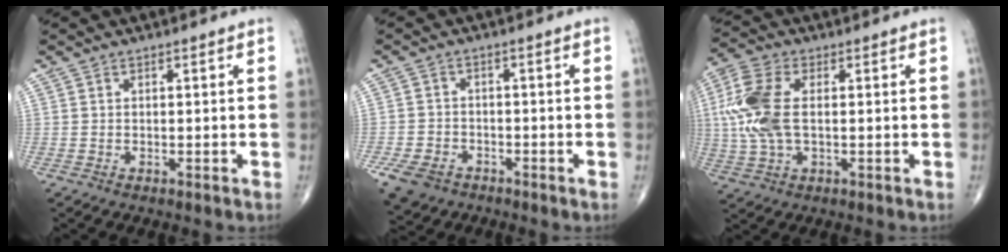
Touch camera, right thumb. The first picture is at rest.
{"total": 7.9, "force": [-4.5, 5.7, 3.1], "torque": [-0.069, 0.015, -0.072]}
{"total": 11.7, "force": [0.8, 6.4, 9.7], "torque": [-0.237, 0.011, 0.014]}